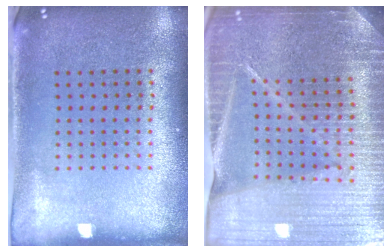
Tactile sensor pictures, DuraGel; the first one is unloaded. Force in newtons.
{"total": 5.8, "press": 5.0, "slide": 2.8}